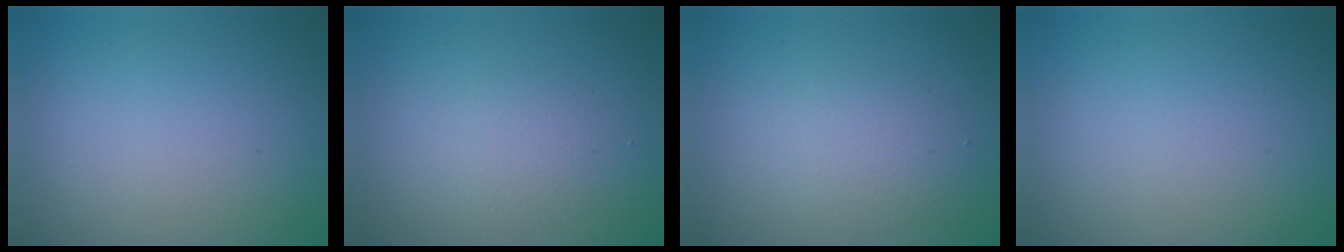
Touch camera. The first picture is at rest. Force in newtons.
{"total": 1.5, "press": 1.5, "slide": 0.0}
{"total": 2.1, "press": 2.1, "slide": 0.0}
{"total": 0.0}